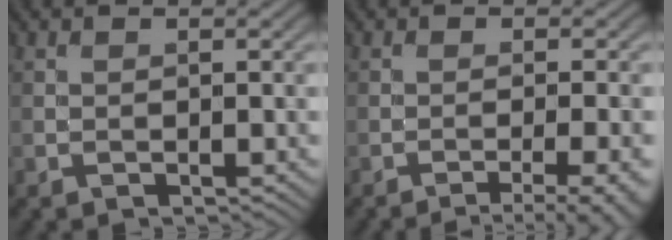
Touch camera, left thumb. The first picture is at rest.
{"total": 6.6, "force": [-4.4, 1.5, 4.7], "torque": [-0.058, 0.006, -0.052]}